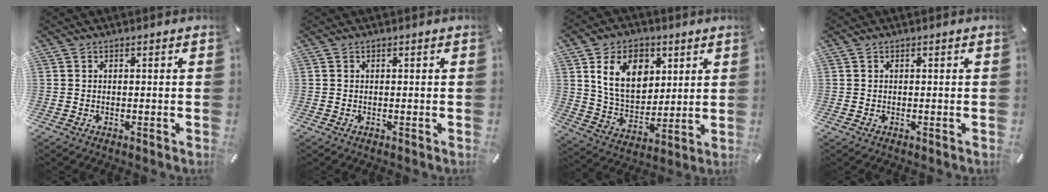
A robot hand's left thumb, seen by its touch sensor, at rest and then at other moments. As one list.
[{"total": 0.0}, {"total": 13.9, "force": [5.6, 10.0, 7.8], "torque": [-0.146, -0.004, 0.104]}, {"total": 0.0}]